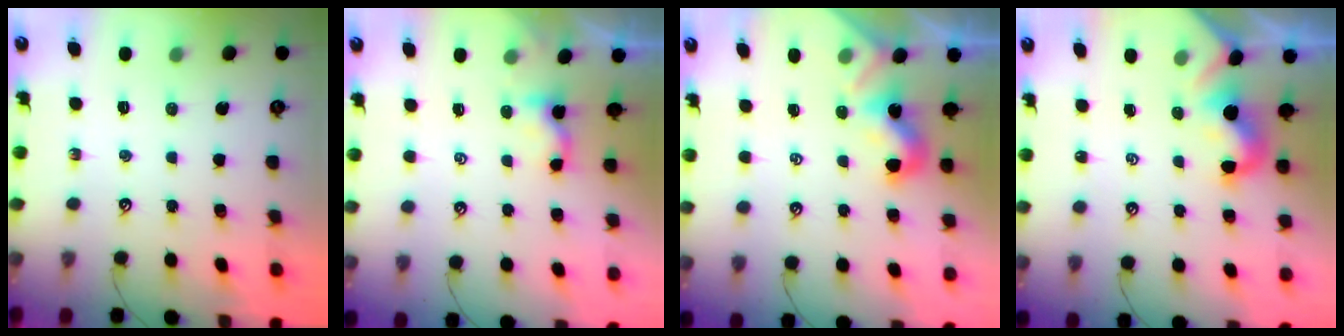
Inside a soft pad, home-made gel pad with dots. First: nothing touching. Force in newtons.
{"total": 2.9, "press": 2.9, "slide": 0.2}
{"total": 2.0, "press": 2.0, "slide": 0.5}
{"total": 1.5, "press": 1.4, "slide": 0.3}